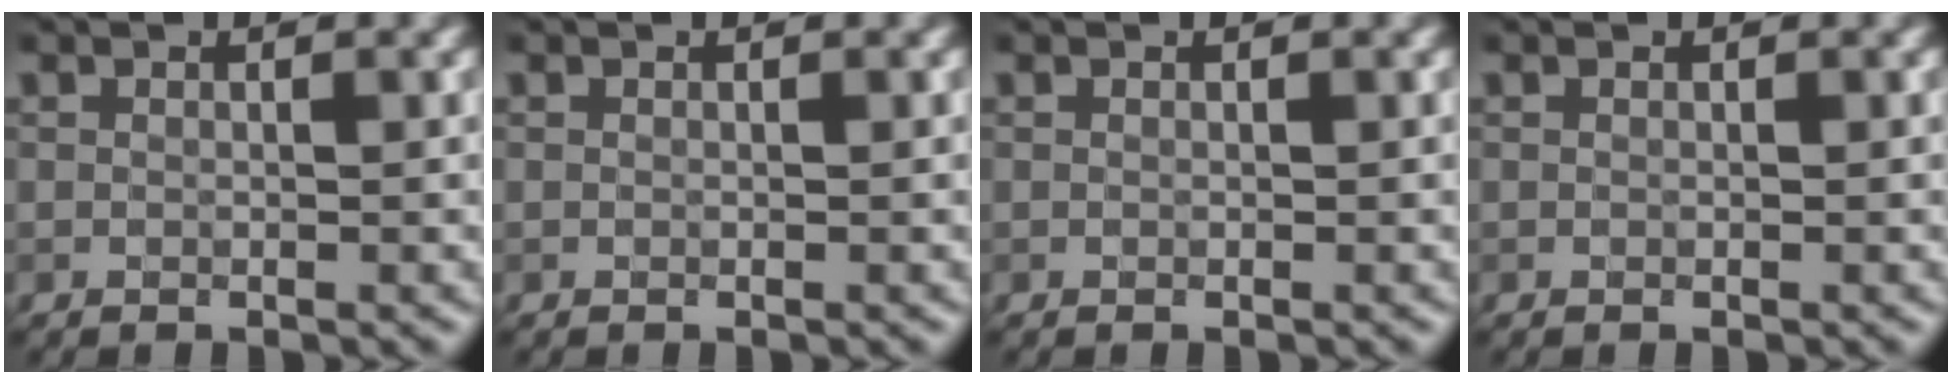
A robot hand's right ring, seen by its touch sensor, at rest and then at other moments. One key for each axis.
{"total": 0.0}
{"total": 0.0}
{"total": 0.0}